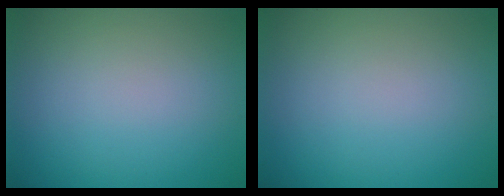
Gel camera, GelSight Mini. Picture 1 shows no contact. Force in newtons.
{"total": 0.0}